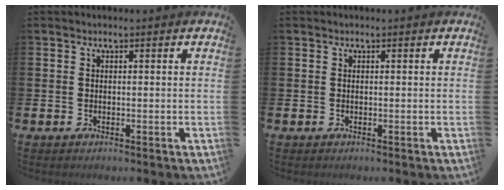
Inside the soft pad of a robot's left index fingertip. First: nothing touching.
{"total": 0.0}